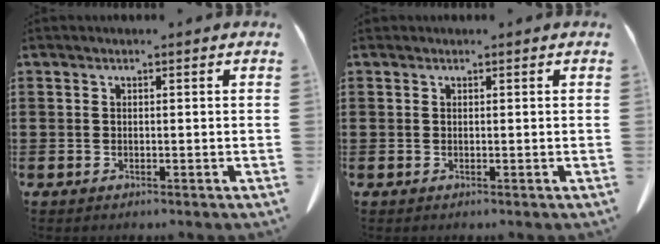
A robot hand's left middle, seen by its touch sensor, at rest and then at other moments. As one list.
[{"total": 0.0}]